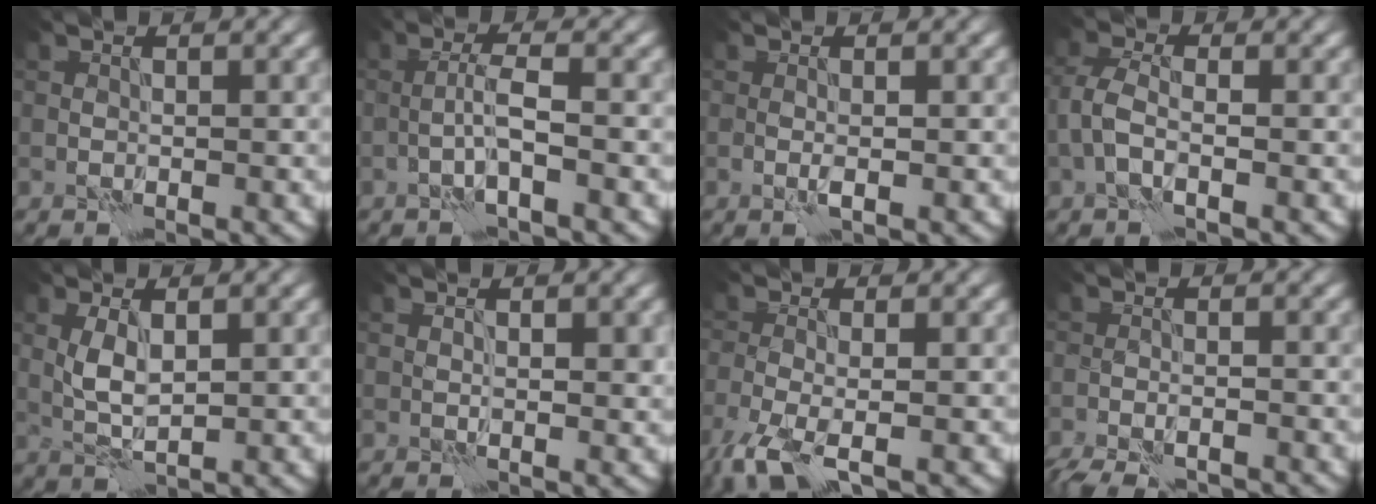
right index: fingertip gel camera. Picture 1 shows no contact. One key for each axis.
{"total": 2.4, "fx": -0.9, "fy": 0.1, "fz": 2.3, "tx": -0.043, "ty": 0.011, "tz": -0.023}
{"total": 1.0, "fx": -0.2, "fy": 0.2, "fz": 1.0, "tx": -0.022, "ty": -0.002, "tz": -0.004}
{"total": 2.8, "fx": -0.9, "fy": 1.2, "fz": 2.4, "tx": -0.057, "ty": 0.005, "tz": -0.026}
{"total": 2.9, "fx": 0.4, "fy": 1.1, "fz": 2.6, "tx": -0.061, "ty": 0.001, "tz": 0.010}
{"total": 1.4, "fx": 0.4, "fy": 0.5, "fz": 1.2, "tx": -0.017, "ty": -0.002, "tz": 0.009}
{"total": 4.7, "fx": -2.9, "fy": 1.4, "fz": 3.5, "tx": -0.085, "ty": -0.015, "tz": -0.065}
{"total": 5.7, "fx": -5.1, "fy": 1.1, "fz": 2.4, "tx": -0.040, "ty": -0.012, "tz": -0.076}